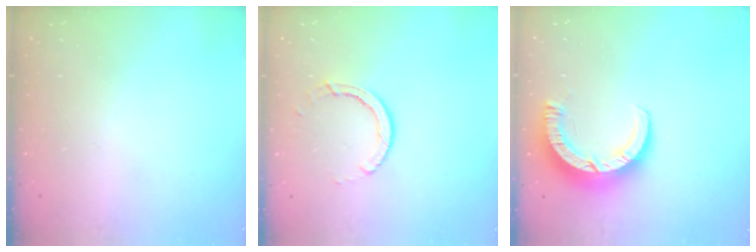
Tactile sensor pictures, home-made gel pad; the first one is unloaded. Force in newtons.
{"total": 5.6, "press": 5.6, "slide": 0.2}
{"total": 9.4, "press": 9.4, "slide": 1.0}